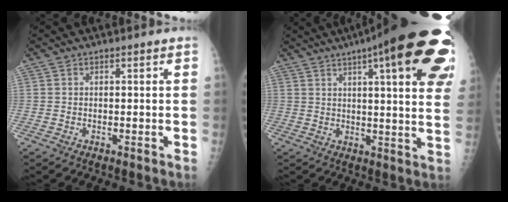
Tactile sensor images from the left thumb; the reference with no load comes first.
{"total": 27.4, "force": [13.1, 6.1, 23.2], "torque": [-0.231, 0.002, 0.165]}